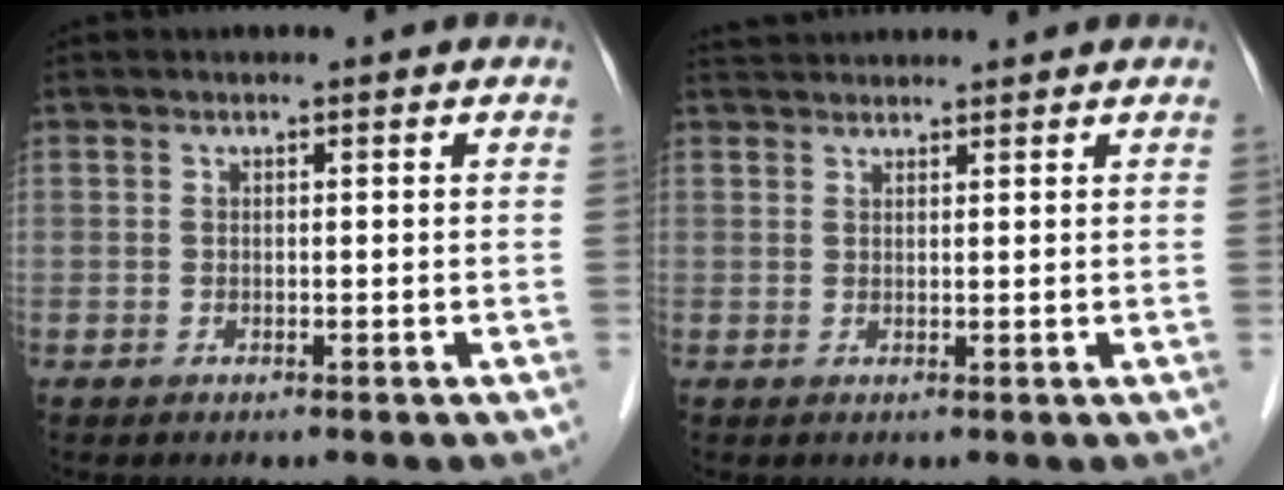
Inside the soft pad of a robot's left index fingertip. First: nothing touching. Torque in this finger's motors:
{"motor_torque": [-0.50, -0.85, 0.12, 0.04]}